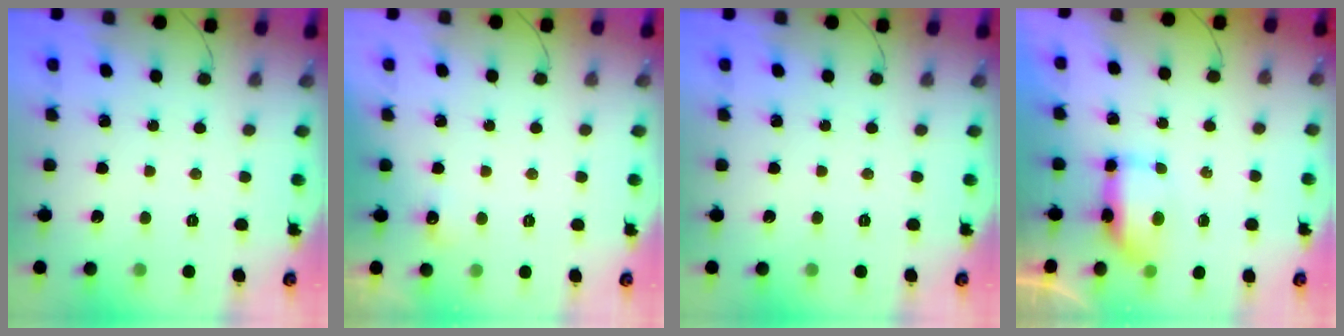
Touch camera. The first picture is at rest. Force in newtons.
{"total": 4.2, "press": 4.1, "slide": 1.1}
{"total": 0.0}
{"total": 7.1, "press": 7.0, "slide": 1.4}